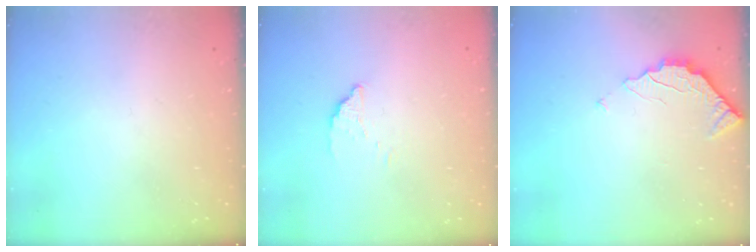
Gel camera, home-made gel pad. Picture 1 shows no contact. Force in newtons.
{"total": 1.8, "press": 1.8, "slide": 0.1}
{"total": 2.3, "press": 2.3, "slide": 0.2}